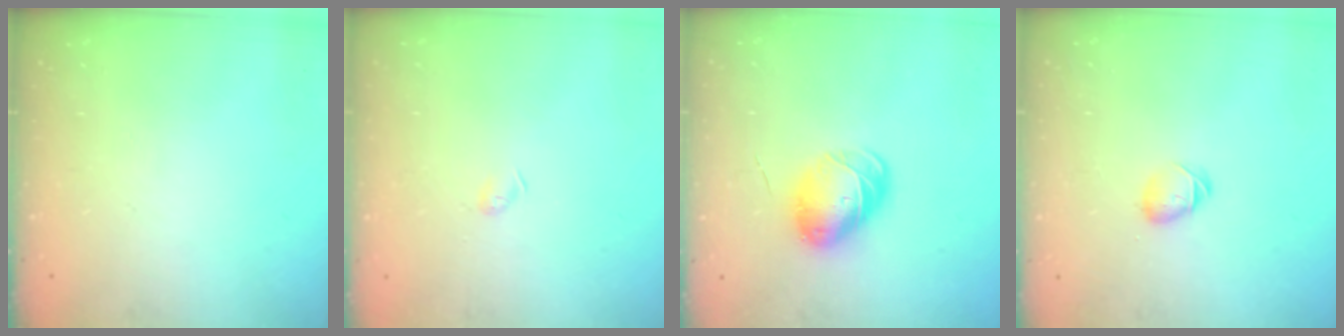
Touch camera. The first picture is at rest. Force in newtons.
{"total": 2.6, "press": 2.5, "slide": 0.4}
{"total": 9.0, "press": 8.8, "slide": 1.9}
{"total": 4.5, "press": 4.4, "slide": 0.8}